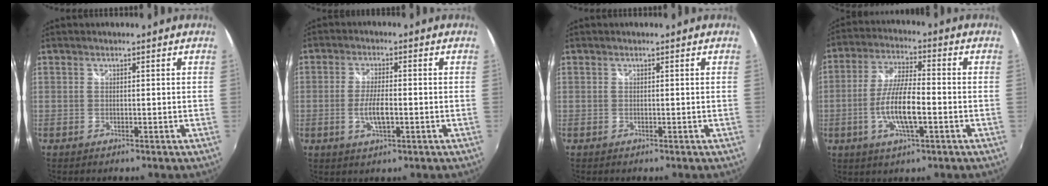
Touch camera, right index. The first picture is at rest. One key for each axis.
{"total": 5.2, "fx": -1.3, "fy": 1.5, "fz": 4.8, "tx": -0.099, "ty": -0.005, "tz": -0.024}
{"total": 0.0}
{"total": 10.4, "fx": -2.9, "fy": 2.4, "fz": 9.6, "tx": -0.194, "ty": -0.002, "tz": -0.055}